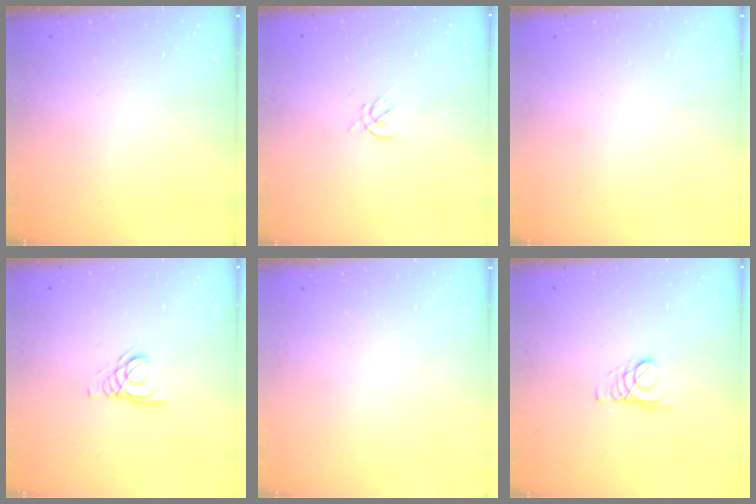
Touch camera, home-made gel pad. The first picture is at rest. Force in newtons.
{"total": 1.6, "press": 1.5, "slide": 0.6}
{"total": 0.0}
{"total": 2.1, "press": 2.1, "slide": 0.2}
{"total": 0.0}
{"total": 1.8, "press": 1.8, "slide": 0.2}